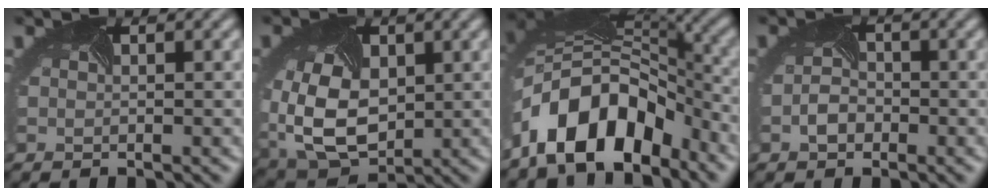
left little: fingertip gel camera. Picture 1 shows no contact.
{"total": 9.5, "force": [-1.2, 6.5, 6.8], "torque": [-0.179, -0.027, 0.000]}
{"total": 10.1, "force": [-5.4, 5.8, 6.3], "torque": [-0.112, 0.011, -0.095]}
{"total": 1.9, "force": [-1.4, 1.1, 0.6], "torque": [-0.021, -0.002, -0.022]}